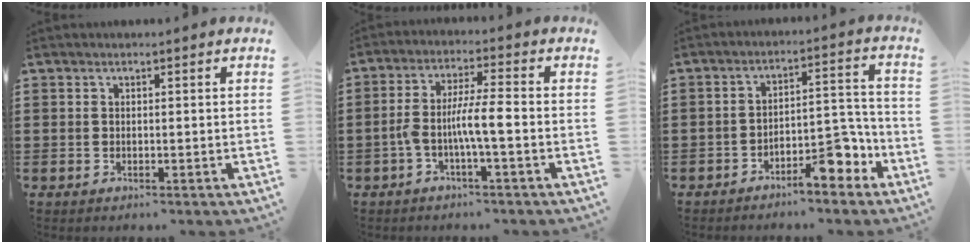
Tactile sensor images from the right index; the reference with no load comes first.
{"total": 6.2, "force": [-1.9, 0.8, 5.9], "torque": [-0.123, -0.003, -0.044]}
{"total": 7.4, "force": [-5.4, 2.0, 4.6], "torque": [-0.054, 0.008, -0.100]}